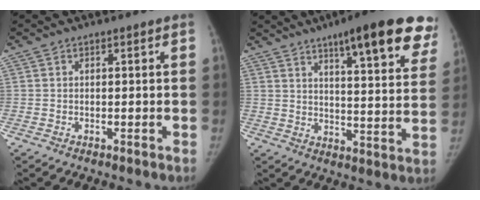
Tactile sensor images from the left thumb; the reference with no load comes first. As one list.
[{"total": 21.6, "force": [13.5, 4.7, 16.3], "torque": [-0.188, -0.046, 0.173]}]